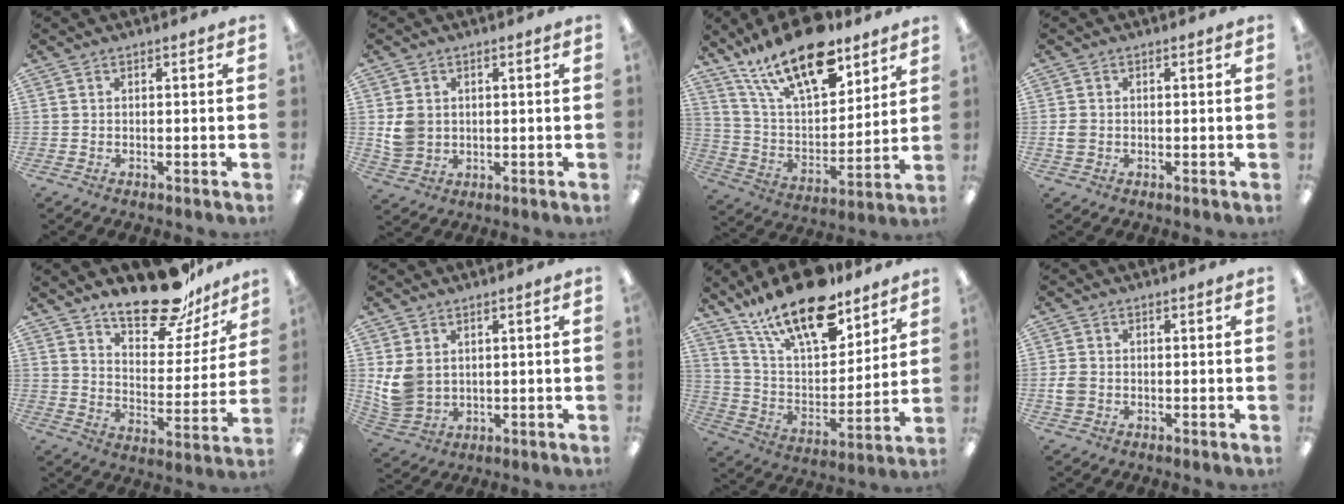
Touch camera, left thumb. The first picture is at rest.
{"total": 5.3, "force": [1.0, 4.7, 2.3], "torque": [-0.033, 0.006, 0.021]}
{"total": 21.0, "force": [14.7, 8.5, 12.2], "torque": [-0.235, -0.076, 0.257]}
{"total": 2.2, "force": [-0.3, 1.8, 1.1], "torque": [-0.020, 0.004, -0.005]}
{"total": 17.9, "force": [14.7, 6.4, 7.9], "torque": [-0.109, -0.106, 0.252]}
{"total": 7.2, "force": [1.9, 5.8, 3.9], "torque": [-0.089, -0.003, 0.040]}
{"total": 20.4, "force": [15.1, 7.8, 11.3], "torque": [-0.205, -0.085, 0.265]}
{"total": 3.5, "force": [-0.4, 2.9, 2.0], "torque": [-0.040, 0.005, -0.008]}